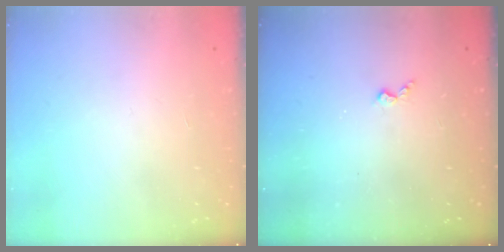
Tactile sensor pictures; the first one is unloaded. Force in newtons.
{"total": 3.0, "press": 3.0, "slide": 0.5}